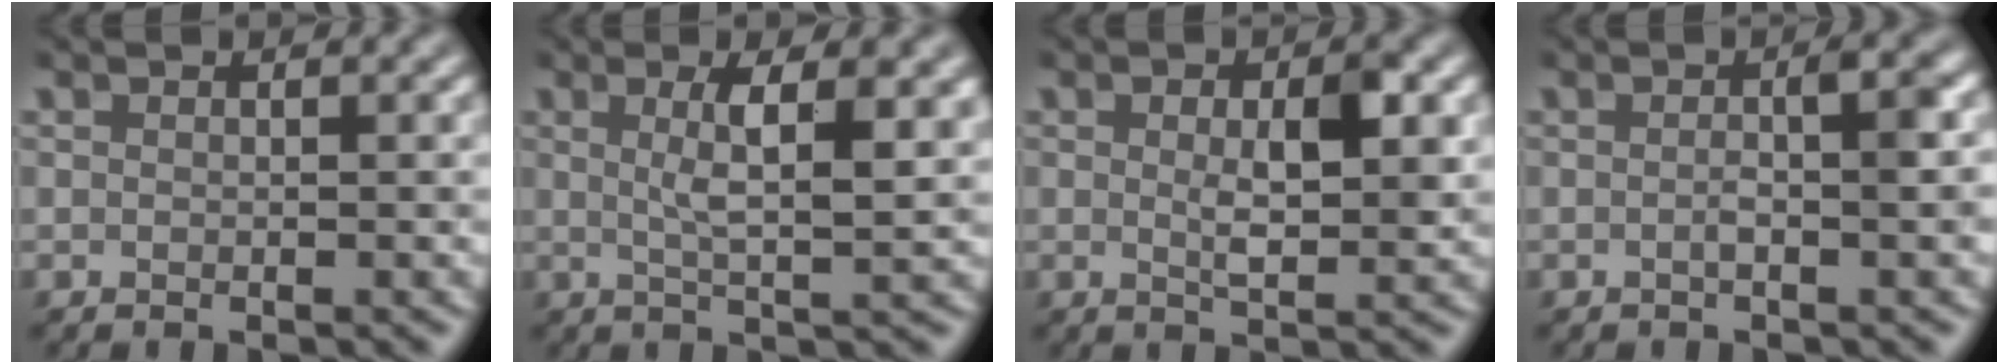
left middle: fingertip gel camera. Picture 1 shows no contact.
{"total": 4.5, "force": [1.2, 1.2, 4.2], "torque": [-0.061, 0.000, 0.017]}
{"total": 3.7, "force": [0.5, 1.4, 3.4], "torque": [-0.057, -0.003, 0.008]}
{"total": 2.7, "force": [-0.2, 0.5, 2.7], "torque": [-0.042, 0.006, -0.008]}